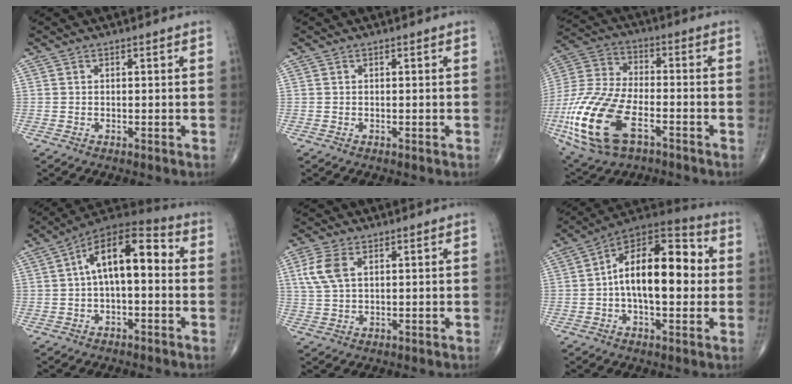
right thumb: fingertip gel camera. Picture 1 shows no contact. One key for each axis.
{"total": 0.0}
{"total": 21.6, "fx": -8.3, "fy": 11.1, "fz": 16.5, "tx": -0.379, "ty": 0.007, "tz": -0.149}
{"total": 13.7, "fx": 1.2, "fy": 6.4, "fz": 12.0, "tx": -0.179, "ty": 0.047, "tz": 0.007}
{"total": 5.9, "fx": 2.0, "fy": 3.2, "fz": 4.5, "tx": -0.109, "ty": 0.006, "tz": 0.043}
{"total": 18.9, "fx": 0.8, "fy": 9.4, "fz": 16.4, "tx": -0.236, "ty": 0.040, "tz": 0.003}